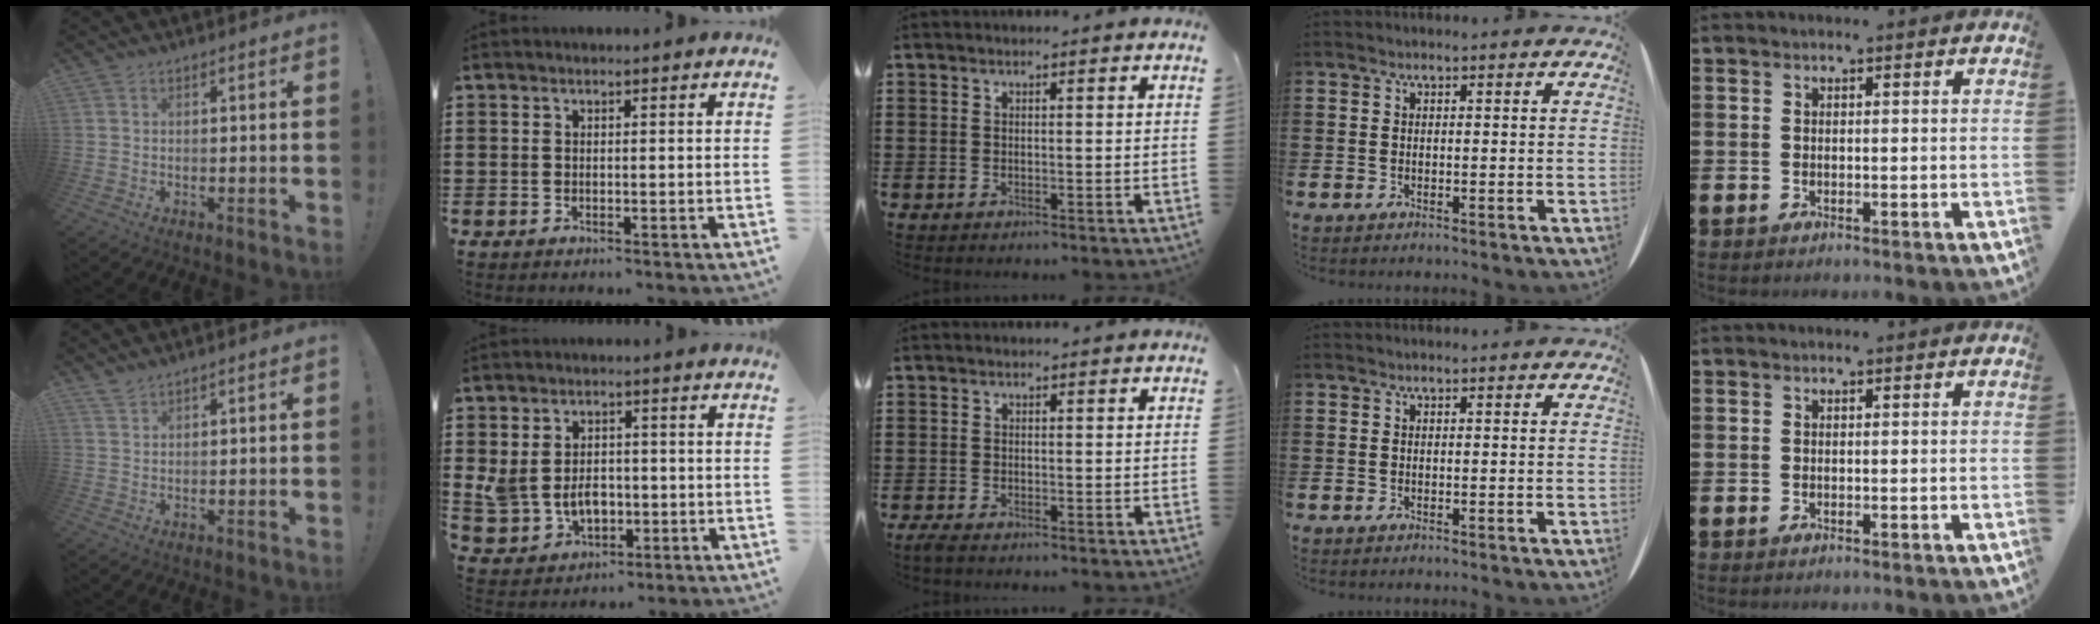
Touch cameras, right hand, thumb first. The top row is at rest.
{"thumb": {"total": 2.0, "force": [1.9, 0.5, 0.7], "torque": [-0.013, -0.009, 0.035]}, "index": {"total": 5.8, "force": [-0.5, 4.7, 3.3], "torque": [-0.070, 0.008, -0.010]}, "middle": {"total": 1.0, "force": [-0.8, 0.2, 0.7], "torque": [-0.019, -0.005, -0.016]}}